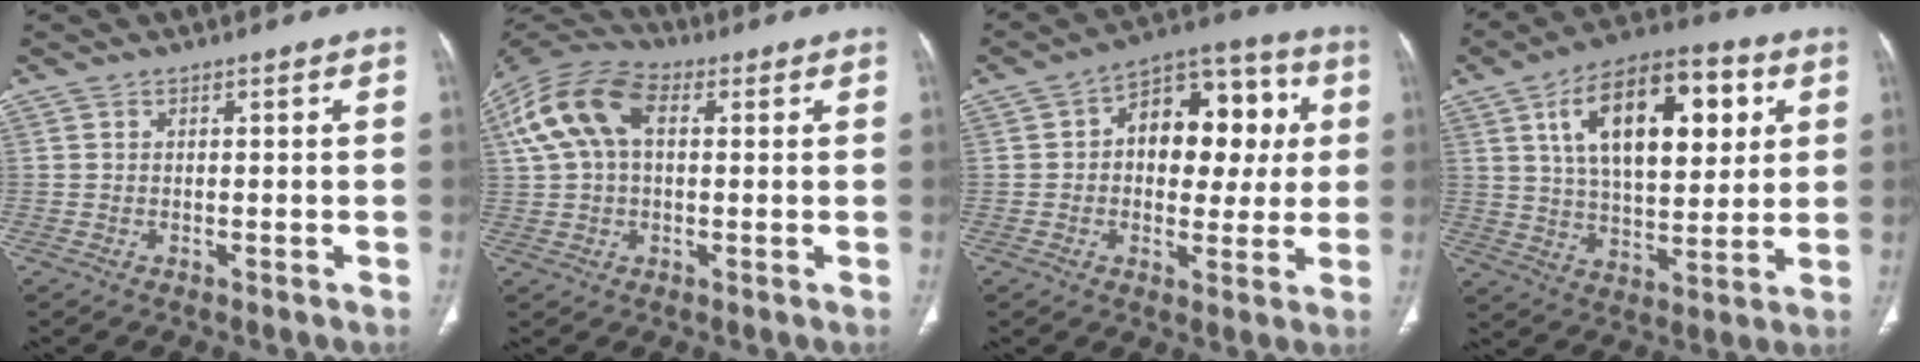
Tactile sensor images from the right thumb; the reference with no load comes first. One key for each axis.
{"total": 13.7, "fx": 3.2, "fy": 8.5, "fz": 10.3, "tx": -0.213, "ty": 0.035, "tz": 0.055}
{"total": 16.6, "fx": 2.4, "fy": 10.7, "fz": 12.4, "tx": -0.114, "ty": 0.031, "tz": 0.032}
{"total": 22.0, "fx": 7.1, "fy": 11.1, "fz": 17.6, "tx": -0.248, "ty": -0.008, "tz": 0.113}